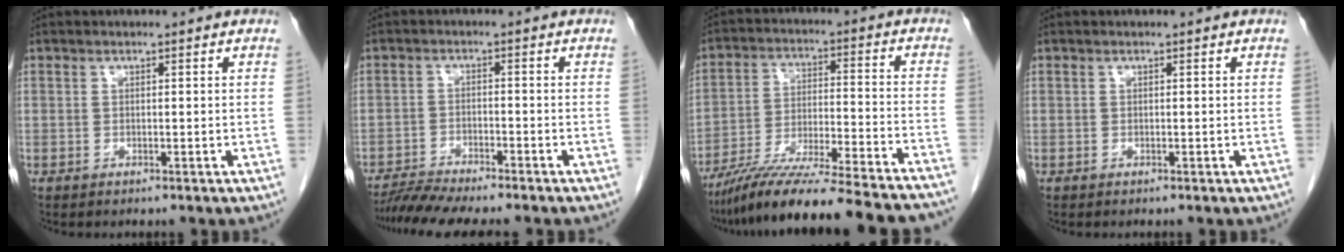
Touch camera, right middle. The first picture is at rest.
{"total": 6.9, "force": [-6.3, -0.4, 2.9], "torque": [-0.047, -0.018, -0.107]}
{"total": 25.1, "force": [-22.1, 0.3, 11.9], "torque": [-0.156, -0.039, -0.333]}
{"total": 0.0}